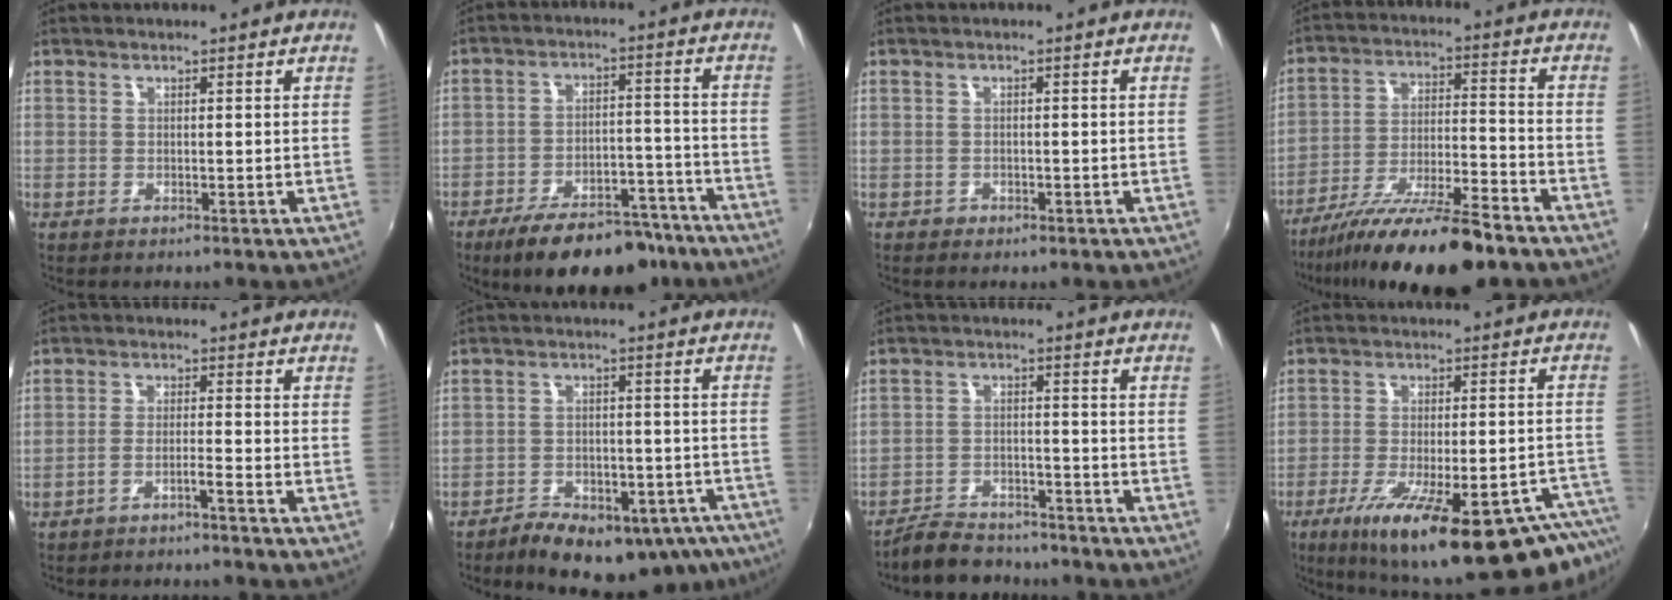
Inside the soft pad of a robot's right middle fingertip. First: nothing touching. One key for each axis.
{"total": 17.2, "fx": -13.4, "fy": 6.9, "fz": 8.3, "tx": -0.146, "ty": 0.008, "tz": -0.183}
{"total": 1.8, "fx": -0.9, "fy": 1.4, "fz": 0.5, "tx": -0.013, "ty": -0.005, "tz": -0.013}
{"total": 19.0, "fx": -14.8, "fy": 3.0, "fz": 11.4, "tx": -0.214, "ty": -0.042, "tz": -0.246}
{"total": 2.5, "fx": -2.0, "fy": -0.3, "fz": 1.5, "tx": -0.043, "ty": 0.006, "tz": -0.036}
{"total": 18.5, "fx": -13.2, "fy": 8.8, "fz": 9.6, "tx": -0.175, "ty": -0.003, "tz": -0.160}
{"total": 8.6, "fx": -7.7, "fy": 2.9, "fz": 2.4, "tx": -0.079, "ty": -0.005, "tz": -0.121}
{"total": 25.4, "fx": -17.6, "fy": 4.6, "fz": 17.7, "tx": -0.250, "ty": -0.053, "tz": -0.248}